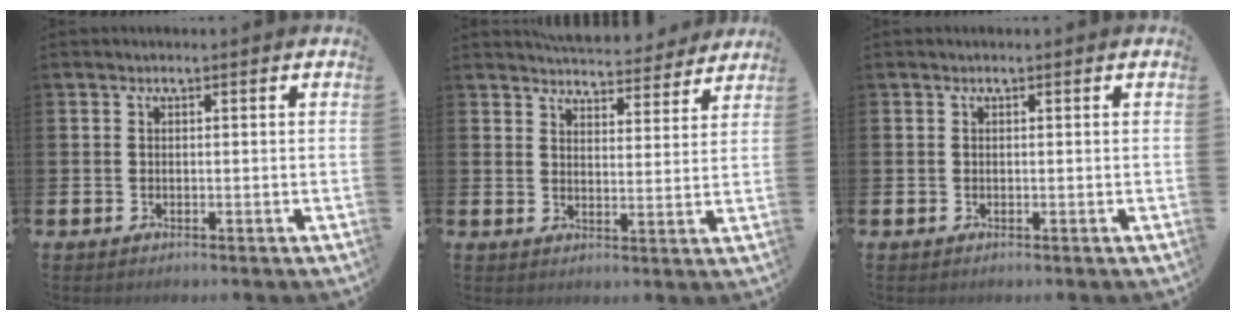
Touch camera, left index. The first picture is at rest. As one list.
[{"total": 5.5, "force": [5.4, 0.9, 0.3], "torque": [-0.017, -0.040, 0.097]}, {"total": 0.0}]